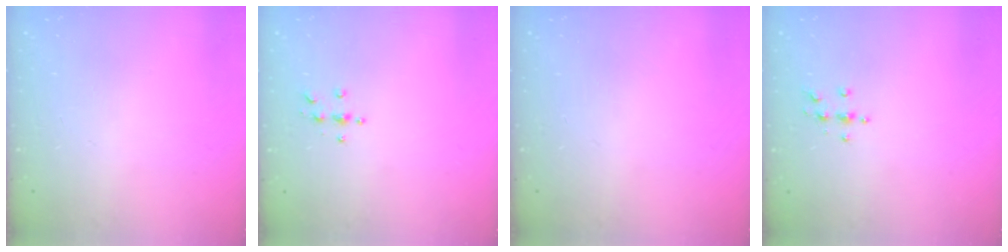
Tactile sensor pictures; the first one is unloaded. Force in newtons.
{"total": 3.8, "press": 3.8, "slide": 0.4}
{"total": 0.0}
{"total": 3.9, "press": 3.8, "slide": 0.4}